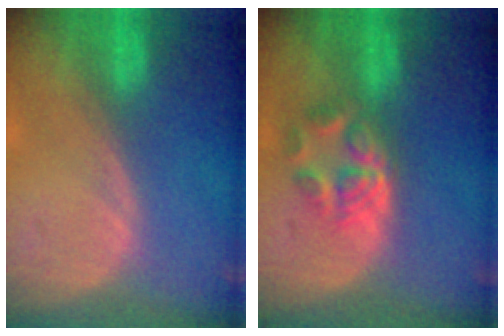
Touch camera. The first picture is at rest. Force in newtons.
{"total": 6.1, "press": 5.0, "slide": 3.4}